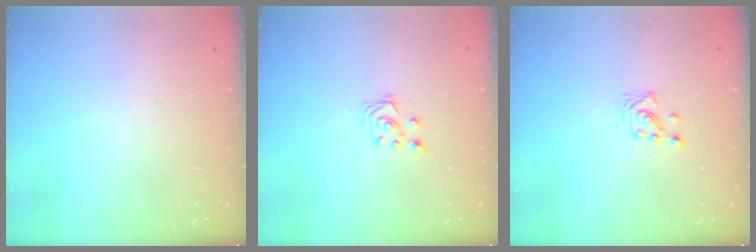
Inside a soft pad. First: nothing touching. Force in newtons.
{"total": 2.8, "press": 2.7, "slide": 0.7}
{"total": 3.7, "press": 3.7, "slide": 0.1}